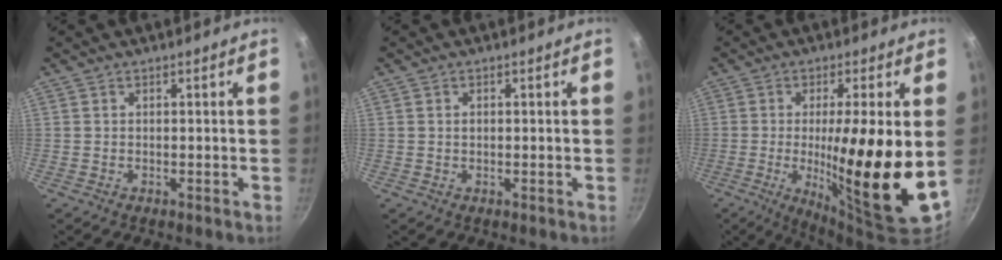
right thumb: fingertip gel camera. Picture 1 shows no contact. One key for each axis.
{"total": 1.1, "fx": 0.2, "fy": 0.8, "fz": 0.8, "tx": -0.012, "ty": 0.003, "tz": 0.002}
{"total": 18.8, "fx": -1.1, "fy": 3.0, "fz": 18.5, "tx": -0.296, "ty": -0.017, "tz": -0.014}